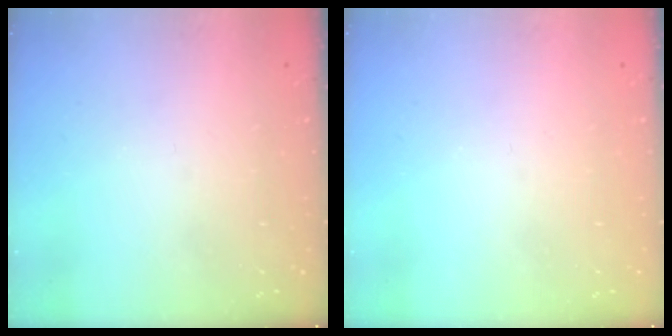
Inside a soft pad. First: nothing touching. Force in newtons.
{"total": 0.0}